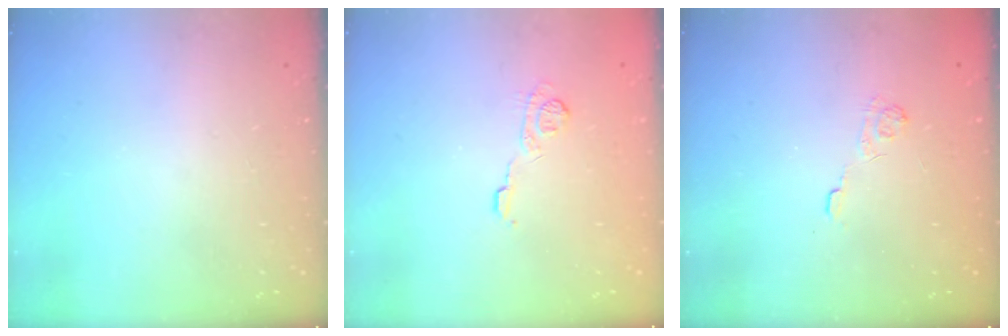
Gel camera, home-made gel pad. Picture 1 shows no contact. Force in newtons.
{"total": 7.6, "press": 7.5, "slide": 1.6}
{"total": 3.2, "press": 2.8, "slide": 1.5}